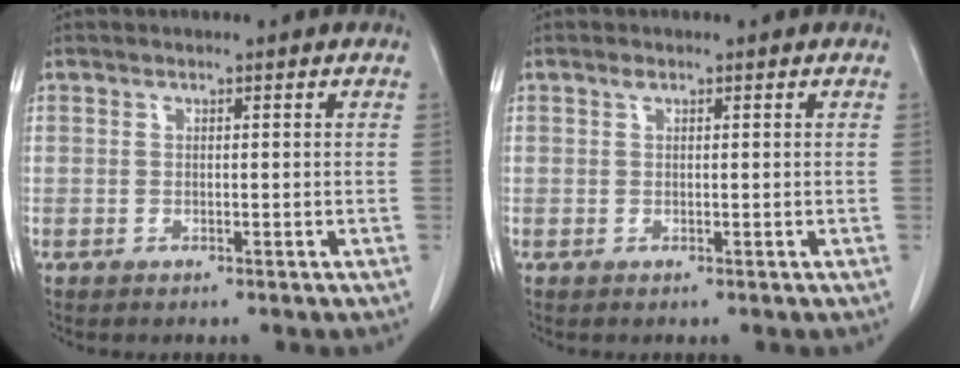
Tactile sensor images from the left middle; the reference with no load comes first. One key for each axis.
{"total": 0.6, "fx": 0.4, "fy": 0.3, "fz": 0.3, "tx": -0.007, "ty": 0.002, "tz": 0.006}